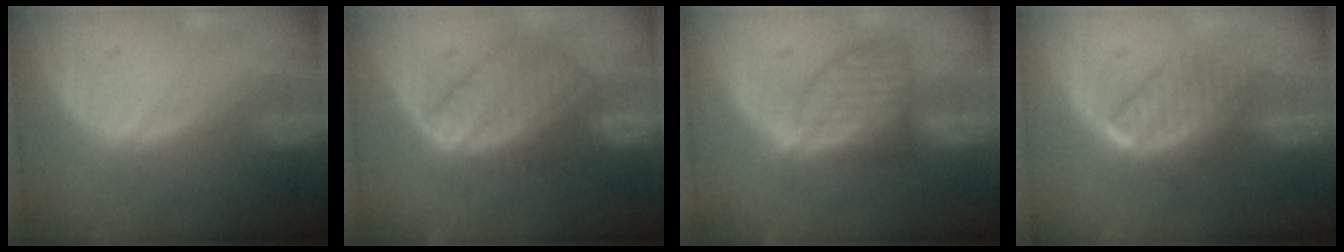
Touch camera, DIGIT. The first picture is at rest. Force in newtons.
{"total": 8.6, "press": 7.5, "slide": 4.1}
{"total": 7.2, "press": 6.6, "slide": 2.8}
{"total": 6.7, "press": 6.1, "slide": 2.8}